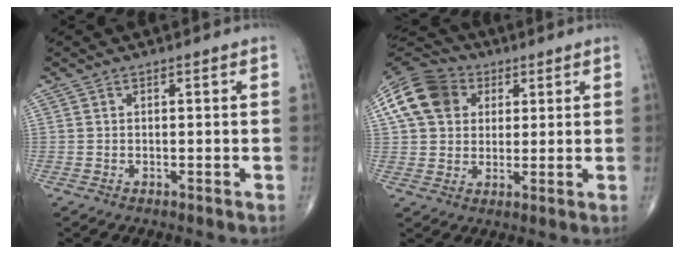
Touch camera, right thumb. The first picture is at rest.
{"total": 14.3, "force": [4.4, 11.5, 7.4], "torque": [-0.127, 0.014, 0.069]}